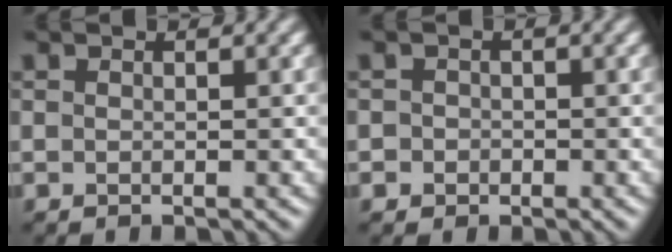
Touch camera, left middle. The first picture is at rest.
{"total": 1.4, "force": [-0.8, 1.1, -0.2], "torque": [0.021, 0.004, -0.017]}